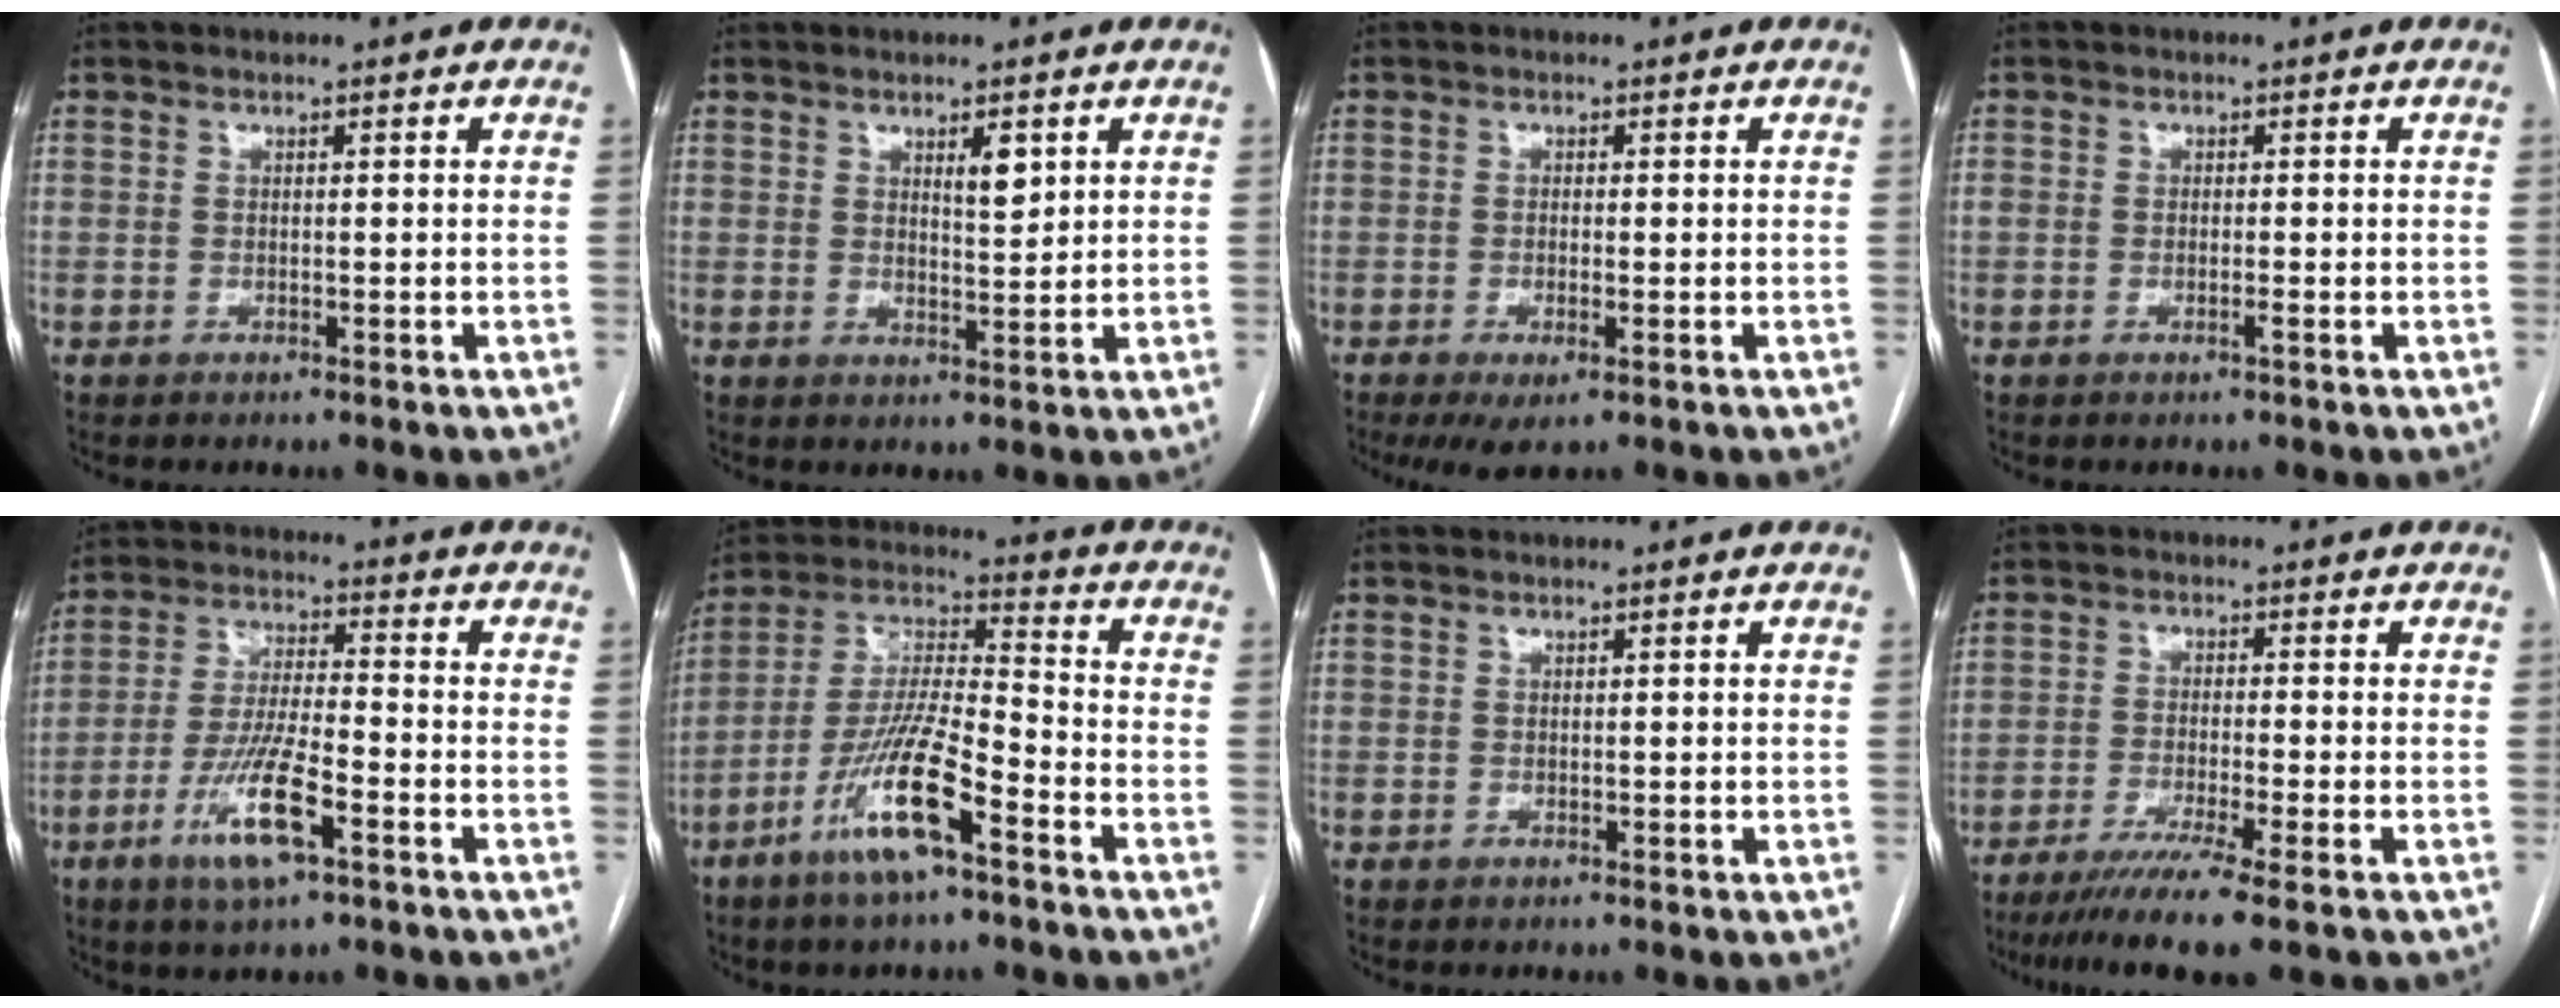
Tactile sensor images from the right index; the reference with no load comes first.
{"total": 3.2, "force": [1.6, 0.8, 2.7], "torque": [-0.045, -0.005, 0.028]}
{"total": 3.1, "force": [-1.5, 0.7, 2.5], "torque": [-0.045, -0.008, -0.022]}
{"total": 1.2, "force": [-0.5, 0.3, 1.0], "torque": [-0.021, 0.001, -0.008]}
{"total": 10.7, "force": [-5.2, 1.9, 9.2], "torque": [-0.184, -0.011, -0.095]}
{"total": 13.7, "force": [-7.3, 2.0, 11.5], "torque": [-0.232, -0.010, -0.140]}
{"total": 0.0}
{"total": 8.4, "force": [-6.1, -1.0, 5.7], "torque": [-0.087, -0.023, -0.100]}